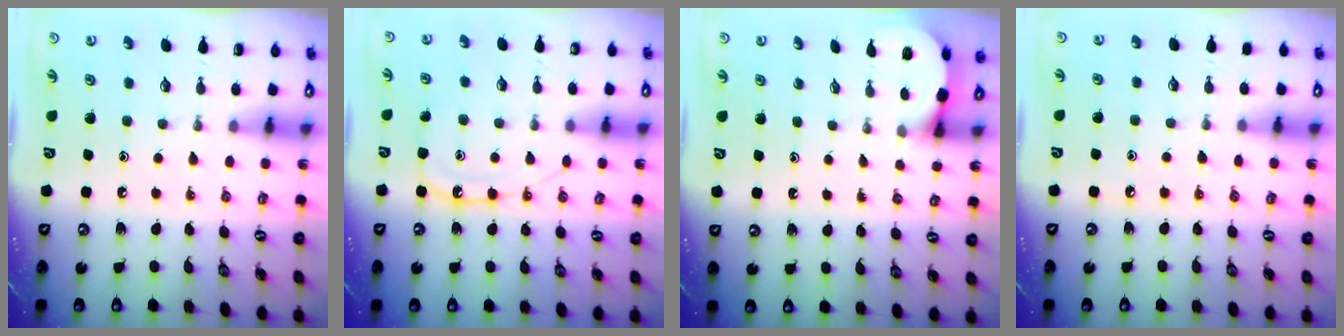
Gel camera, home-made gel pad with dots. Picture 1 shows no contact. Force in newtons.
{"total": 10.4, "press": 10.4, "slide": 0.9}
{"total": 2.6, "press": 2.6, "slide": 0.2}
{"total": 6.8, "press": 6.7, "slide": 0.8}